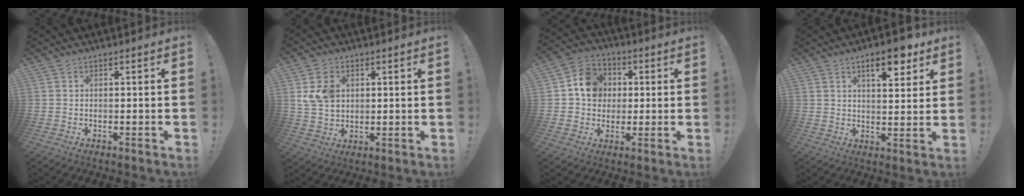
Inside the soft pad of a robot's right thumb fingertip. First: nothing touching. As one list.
[{"total": 8.8, "force": [2.9, 7.1, 4.3], "torque": [-0.076, -0.010, 0.056]}, {"total": 11.5, "force": [1.8, 10.2, 4.9], "torque": [-0.060, 0.009, 0.040]}, {"total": 9.7, "force": [5.6, 3.6, 7.1], "torque": [-0.089, -0.023, 0.091]}]